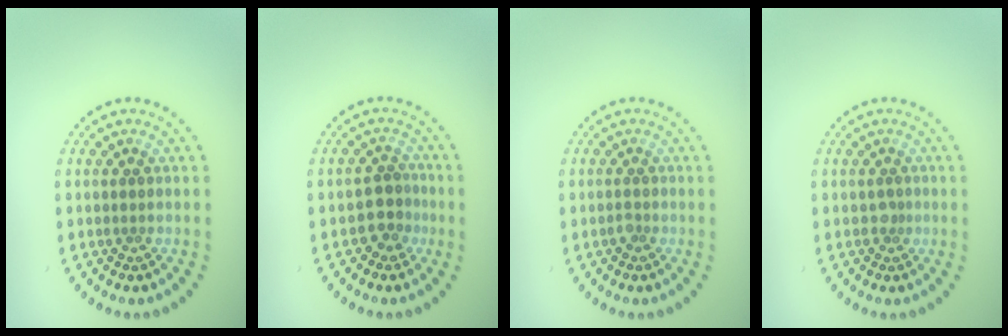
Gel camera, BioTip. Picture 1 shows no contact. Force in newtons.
{"total": 2.1, "press": 1.8, "slide": 0.9}
{"total": 0.8, "press": 0.6, "slide": 0.5}
{"total": 0.8, "press": 0.5, "slide": 0.6}